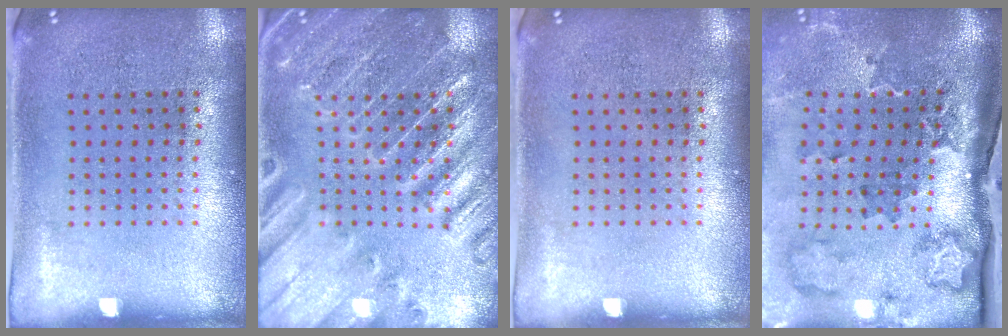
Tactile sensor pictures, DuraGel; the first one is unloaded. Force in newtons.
{"total": 3.2, "press": 3.1, "slide": 0.7}
{"total": 0.0}
{"total": 3.2, "press": 2.2, "slide": 2.4}